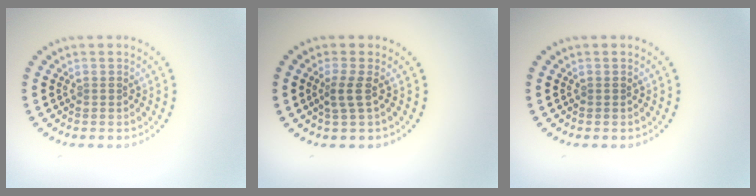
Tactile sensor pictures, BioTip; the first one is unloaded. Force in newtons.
{"total": 1.9, "press": 1.4, "slide": 1.4}
{"total": 0.0}